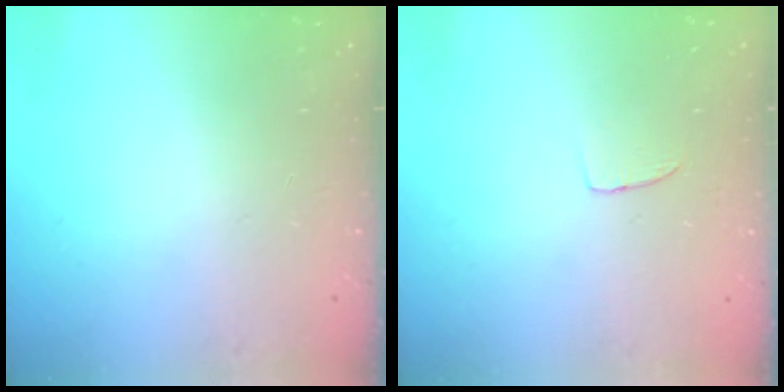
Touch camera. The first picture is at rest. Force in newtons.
{"total": 3.2, "press": 3.2, "slide": 0.2}